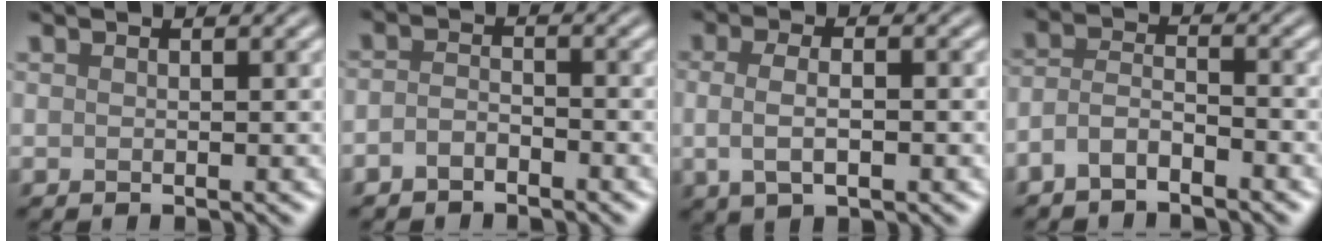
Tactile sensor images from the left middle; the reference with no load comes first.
{"total": 1.7, "force": [-1.2, 0.8, 0.8], "torque": [-0.016, 0.003, -0.029]}
{"total": 3.6, "force": [-0.3, 1.6, 3.2], "torque": [-0.066, -0.006, -0.002]}
{"total": 2.8, "force": [-2.0, 1.0, 1.6], "torque": [-0.035, 0.005, -0.048]}